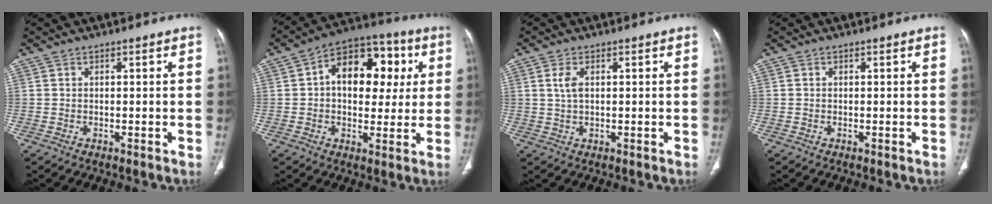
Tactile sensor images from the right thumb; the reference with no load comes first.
{"total": 15.9, "force": [3.0, 10.5, 11.5], "torque": [-0.117, 0.021, 0.038]}
{"total": 2.8, "force": [0.8, 1.4, 2.3], "torque": [-0.054, 0.003, 0.017]}
{"total": 0.0}